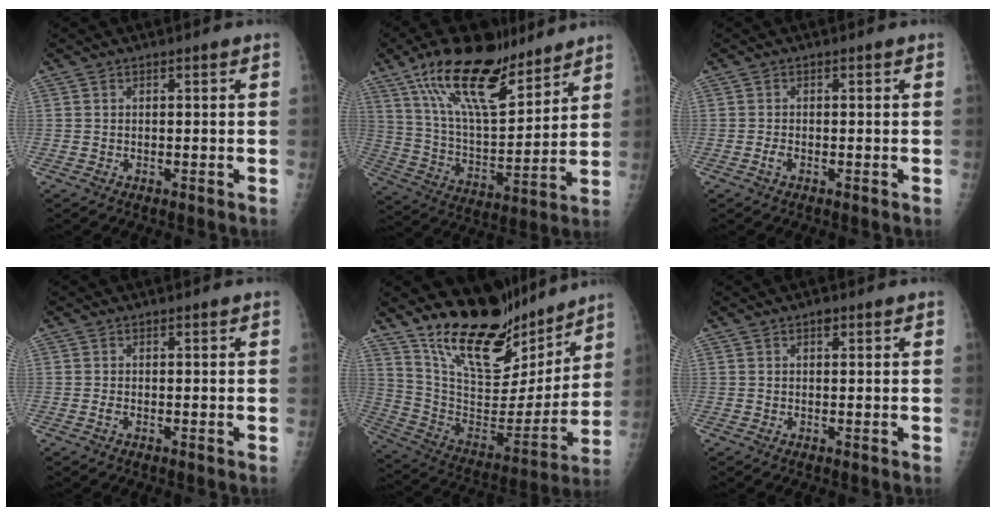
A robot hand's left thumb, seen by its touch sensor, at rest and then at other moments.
{"total": 20.7, "force": [13.9, 7.8, 13.2], "torque": [-0.193, -0.065, 0.249]}
{"total": 1.0, "force": [-0.5, 0.5, 0.7], "torque": [-0.014, -0.001, -0.012]}
{"total": 0.5, "force": [-0.2, 0.3, 0.4], "torque": [-0.008, -0.002, -0.005]}
{"total": 22.8, "force": [18.0, 9.2, 10.6], "torque": [-0.127, -0.108, 0.308]}
{"total": 1.1, "force": [0.6, 0.6, 0.6], "torque": [-0.001, -0.001, 0.006]}